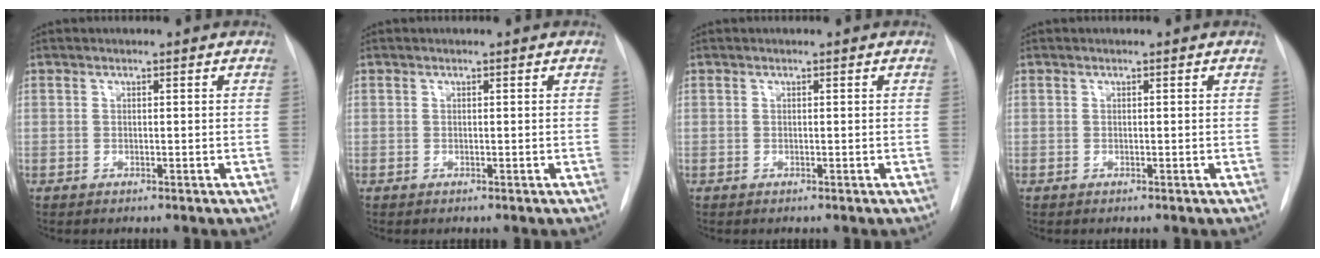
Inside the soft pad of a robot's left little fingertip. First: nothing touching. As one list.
[{"total": 0.0}, {"total": 0.0}, {"total": 0.0}]